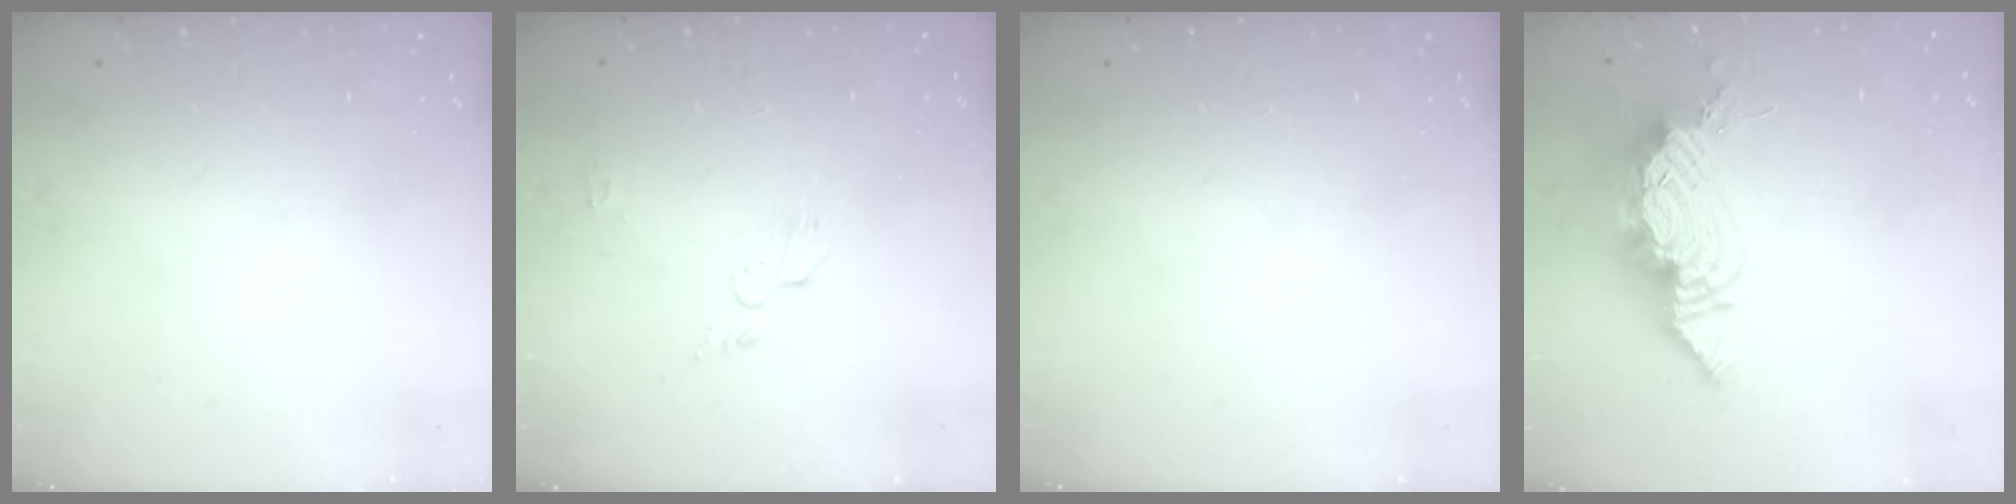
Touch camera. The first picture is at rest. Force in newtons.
{"total": 4.6, "press": 4.6, "slide": 0.5}
{"total": 0.0}
{"total": 21.4, "press": 18.4, "slide": 10.8}